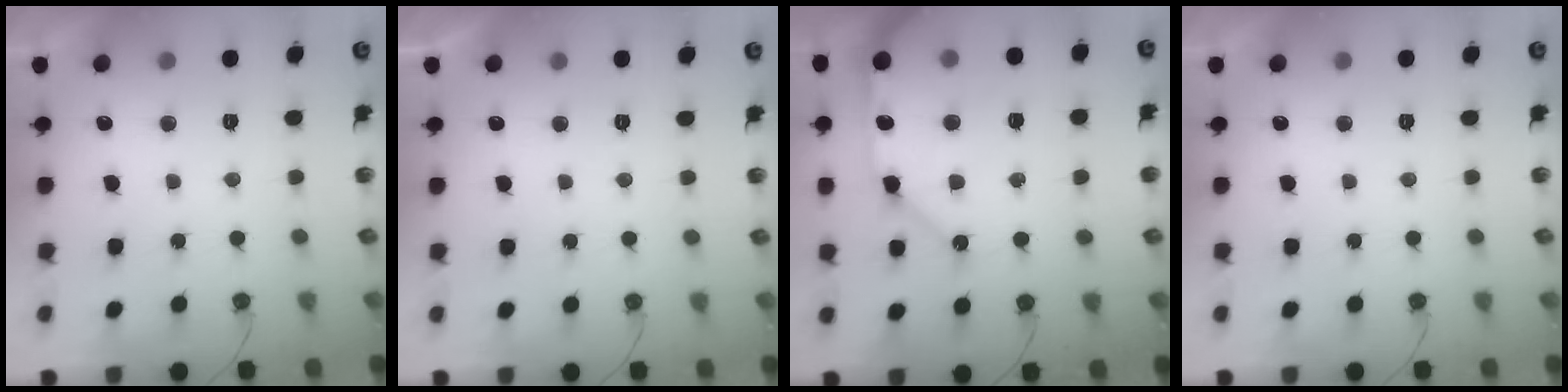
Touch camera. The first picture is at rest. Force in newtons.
{"total": 0.0}
{"total": 13.7, "press": 13.6, "slide": 2.1}
{"total": 0.0}